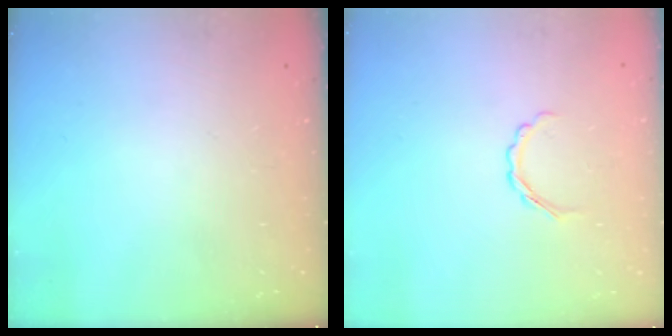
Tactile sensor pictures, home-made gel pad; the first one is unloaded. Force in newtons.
{"total": 3.1, "press": 3.0, "slide": 0.8}